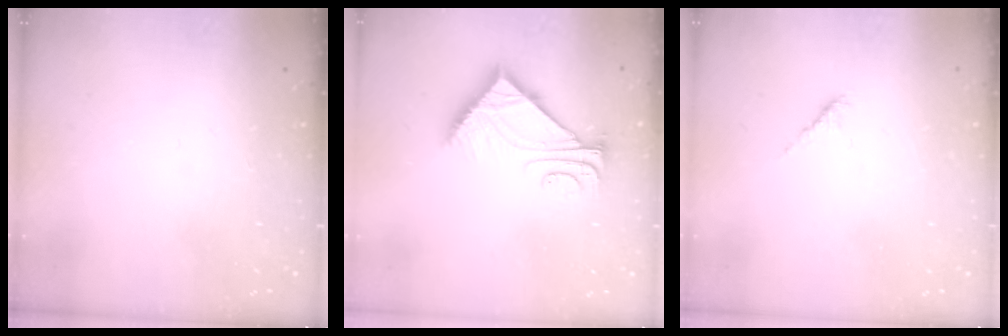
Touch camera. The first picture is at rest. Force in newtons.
{"total": 8.9, "press": 8.9, "slide": 0.2}
{"total": 2.6, "press": 2.4, "slide": 0.7}